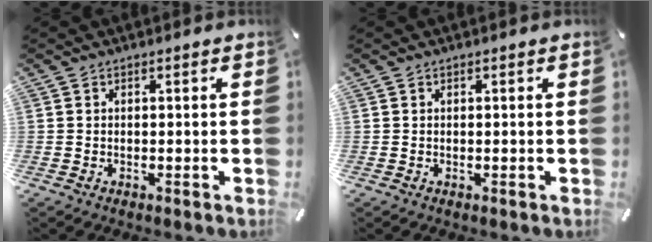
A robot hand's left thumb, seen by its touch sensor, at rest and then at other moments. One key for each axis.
{"total": 0.0}